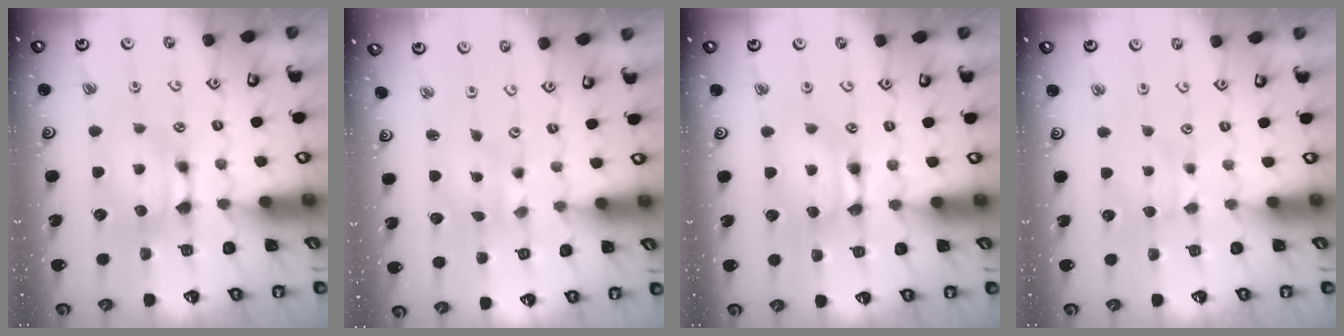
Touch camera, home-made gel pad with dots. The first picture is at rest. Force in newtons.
{"total": 3.5, "press": 3.4, "slide": 0.8}
{"total": 1.8, "press": 1.8, "slide": 0.1}
{"total": 2.7, "press": 2.6, "slide": 0.4}